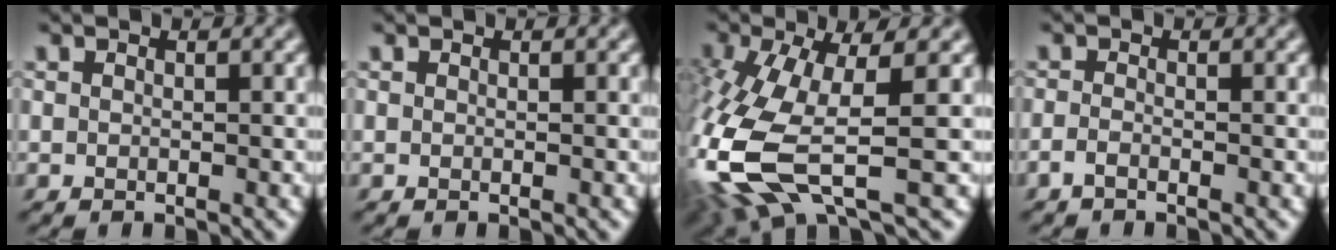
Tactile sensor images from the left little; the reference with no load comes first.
{"total": 0.0}
{"total": 11.2, "force": [-2.6, 4.3, 10.1], "torque": [-0.251, -0.023, -0.045]}
{"total": 1.1, "force": [-0.8, 0.2, 0.6], "torque": [-0.017, 0.002, -0.019]}